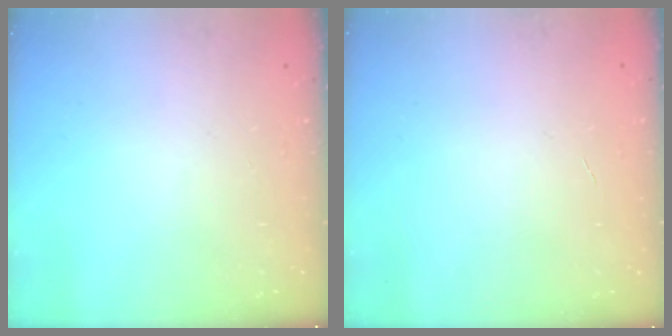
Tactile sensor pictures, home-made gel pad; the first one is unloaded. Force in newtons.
{"total": 0.0}